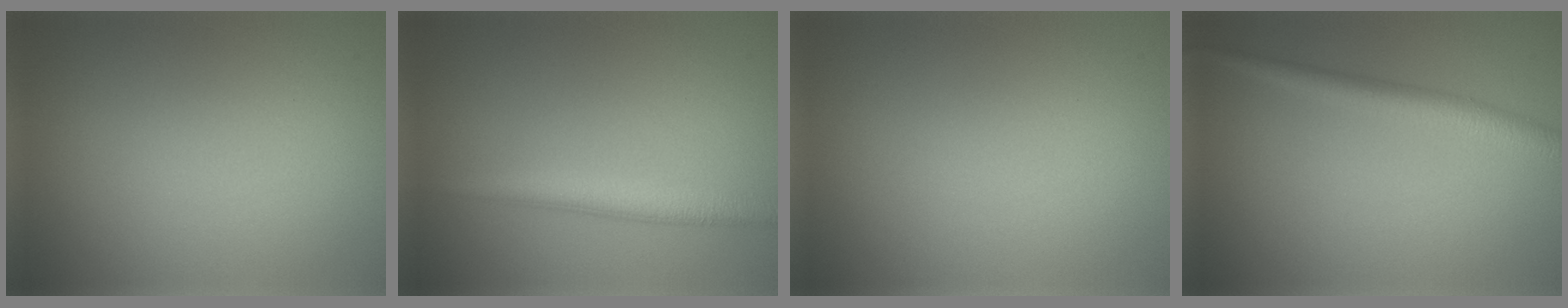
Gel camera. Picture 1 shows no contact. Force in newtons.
{"total": 2.9, "press": 2.9, "slide": 0.1}
{"total": 0.0}
{"total": 2.8, "press": 2.8, "slide": 0.2}